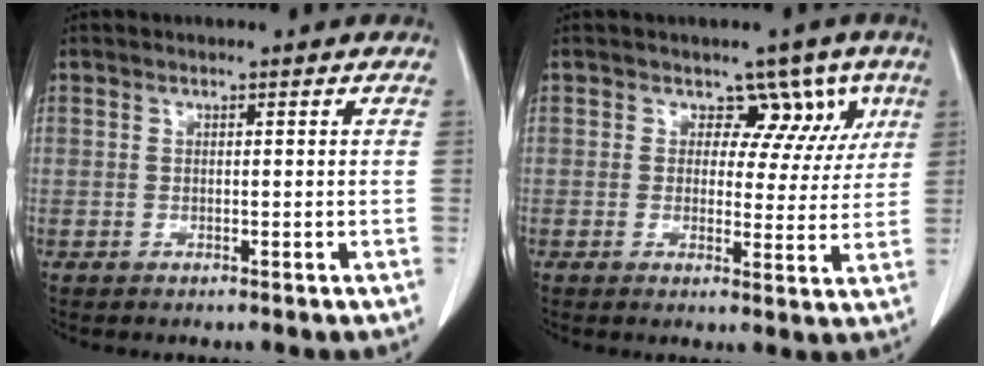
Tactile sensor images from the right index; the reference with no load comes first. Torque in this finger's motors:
{"motor_torque": [-0.12, 0.08, -0.03, -0.01]}